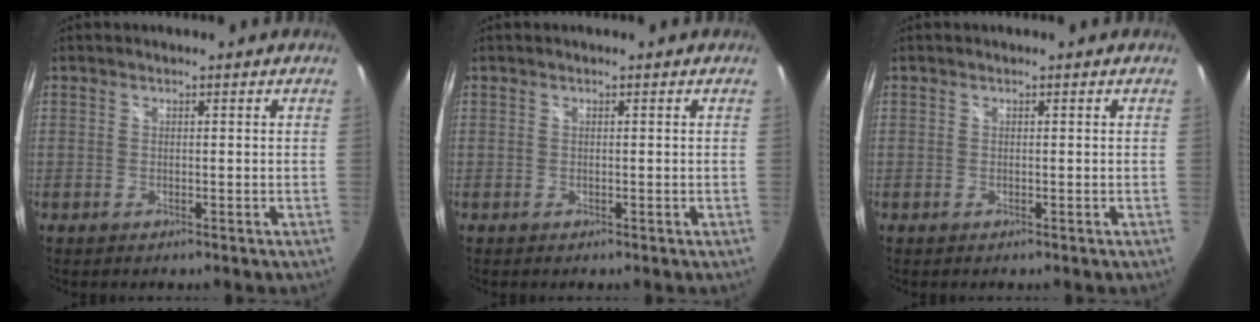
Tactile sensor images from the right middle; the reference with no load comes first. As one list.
[{"total": 0.0}, {"total": 0.0}]